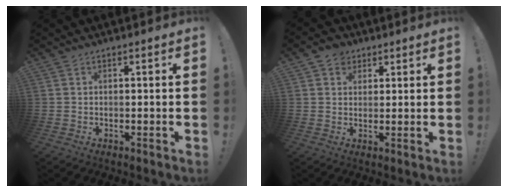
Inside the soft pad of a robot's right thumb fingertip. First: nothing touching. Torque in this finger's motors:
{"motor_torque": [-0.30, 0.22, 0.04, -0.02, 0.00]}